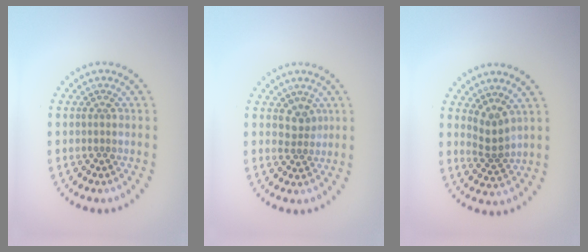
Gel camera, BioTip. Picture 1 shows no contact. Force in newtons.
{"total": 1.8, "press": 1.3, "slide": 1.2}
{"total": 2.2, "press": 1.5, "slide": 1.6}